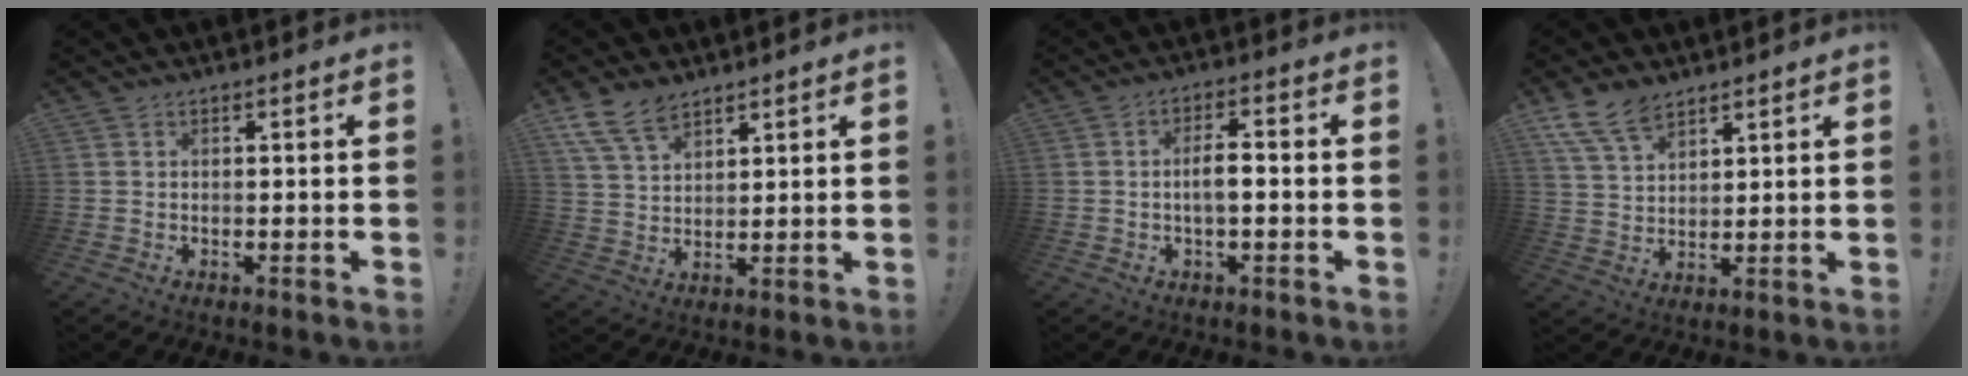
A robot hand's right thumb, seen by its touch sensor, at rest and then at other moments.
{"total": 9.6, "force": [7.1, 4.8, 4.4], "torque": [-0.089, -0.029, 0.140]}
{"total": 5.3, "force": [-1.0, 1.7, 4.9], "torque": [-0.084, 0.010, -0.018]}
{"total": 9.7, "force": [7.2, 4.9, 4.2], "torque": [-0.087, -0.032, 0.143]}